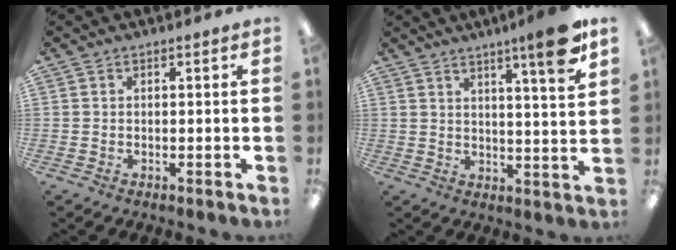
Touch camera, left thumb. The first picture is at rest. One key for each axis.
{"total": 10.7, "fx": 7.0, "fy": 0.8, "fz": 8.0, "tx": -0.113, "ty": -0.036, "tz": 0.106}